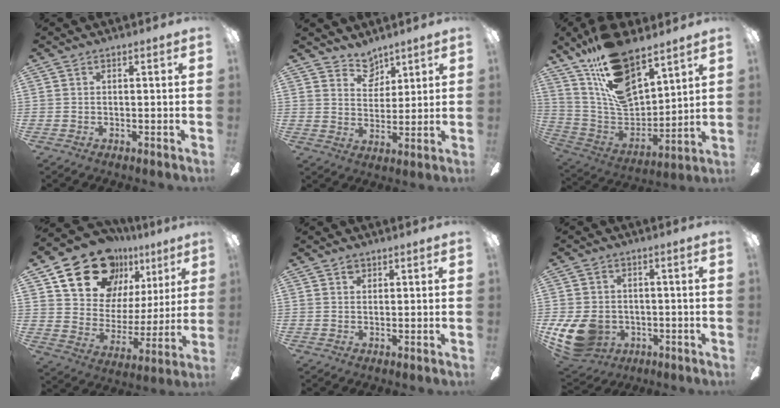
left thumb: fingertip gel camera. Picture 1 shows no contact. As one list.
[{"total": 6.2, "force": [5.2, 3.3, 0.9], "torque": [-0.012, -0.030, 0.095]}, {"total": 18.6, "force": [12.2, 8.8, 10.9], "torque": [-0.209, -0.078, 0.223]}, {"total": 21.6, "force": [14.3, 14.0, 8.1], "torque": [-0.146, -0.080, 0.274]}, {"total": 1.4, "force": [1.0, 0.9, 0.5], "torque": [-0.003, -0.002, 0.017]}, {"total": 12.4, "force": [-3.6, 9.6, 7.0], "torque": [-0.161, 0.011, -0.064]}]